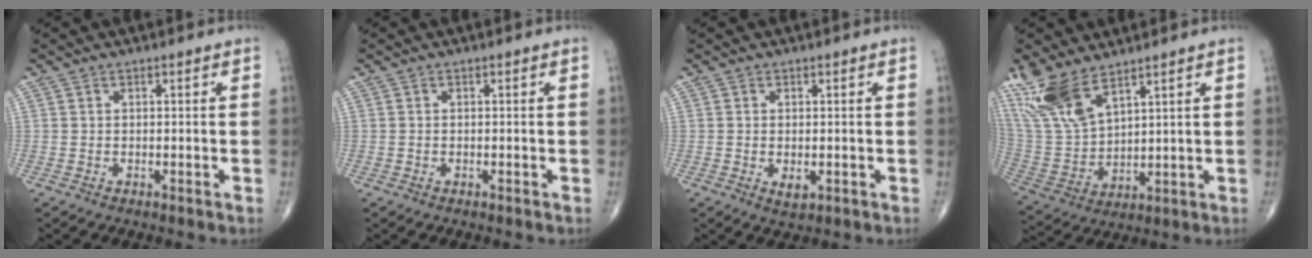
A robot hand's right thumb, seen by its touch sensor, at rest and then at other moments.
{"total": 0.0}
{"total": 2.3, "force": [-0.5, 1.2, 1.9], "torque": [-0.031, -0.005, -0.004]}
{"total": 12.9, "force": [9.0, 5.0, 7.8], "torque": [-0.166, -0.031, 0.199]}